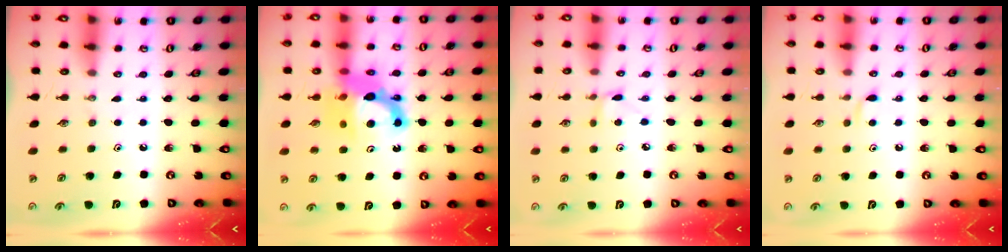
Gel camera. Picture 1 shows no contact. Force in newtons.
{"total": 14.2, "press": 14.1, "slide": 1.6}
{"total": 3.5, "press": 3.5, "slide": 0.4}
{"total": 3.7, "press": 3.7, "slide": 0.5}